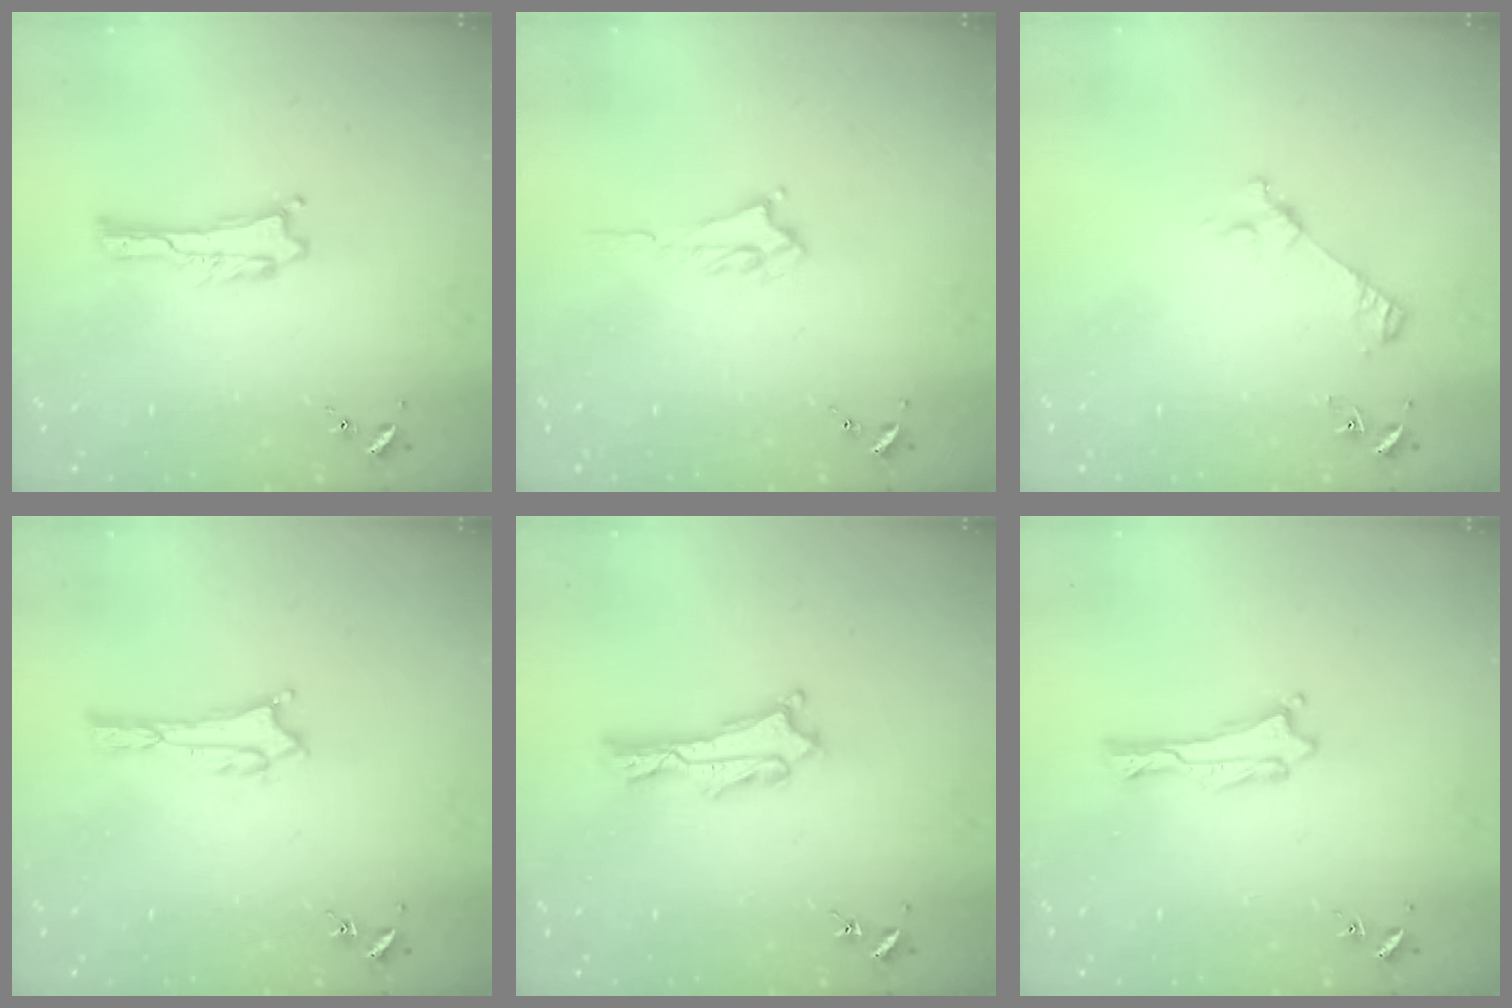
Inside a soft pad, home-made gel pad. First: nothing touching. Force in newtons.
{"total": 1.6, "press": 1.5, "slide": 0.4}
{"total": 3.1, "press": 3.1, "slide": 0.3}
{"total": 1.6, "press": 1.6, "slide": 0.2}
{"total": 2.4, "press": 2.4, "slide": 0.3}
{"total": 0.0}